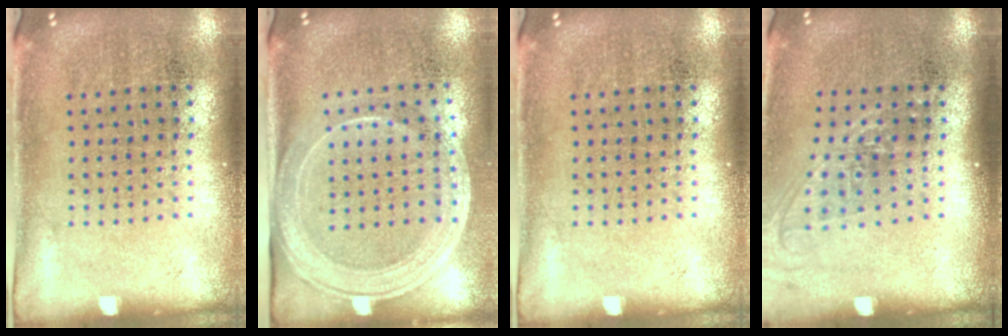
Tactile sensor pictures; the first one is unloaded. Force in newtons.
{"total": 2.0, "press": 1.7, "slide": 1.1}
{"total": 0.0}
{"total": 1.3, "press": 1.0, "slide": 0.8}